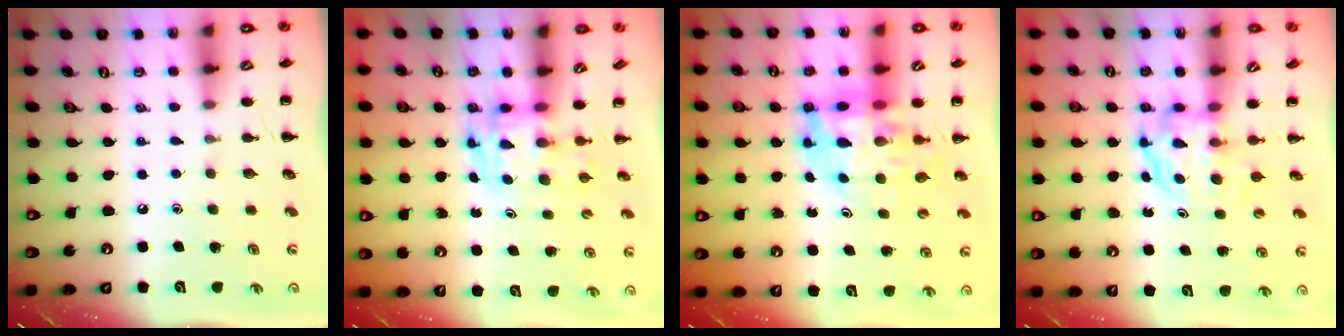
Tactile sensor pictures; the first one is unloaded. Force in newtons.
{"total": 3.5, "press": 3.4, "slide": 0.5}
{"total": 13.3, "press": 12.7, "slide": 3.8}
{"total": 3.7, "press": 3.7, "slide": 0.2}